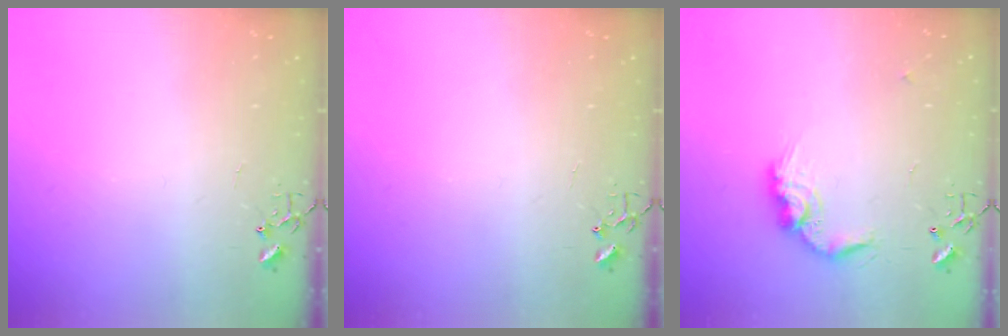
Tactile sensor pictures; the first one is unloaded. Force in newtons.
{"total": 0.0}
{"total": 12.0, "press": 12.0, "slide": 0.1}